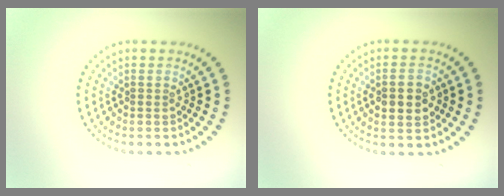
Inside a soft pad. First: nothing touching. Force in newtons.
{"total": 3.0, "press": 3.0, "slide": 0.1}